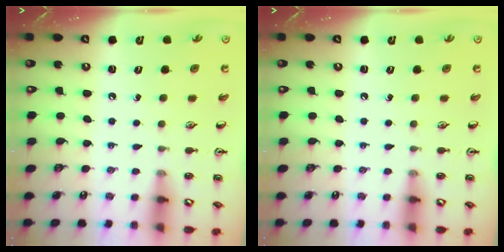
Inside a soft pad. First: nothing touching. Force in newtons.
{"total": 0.0}